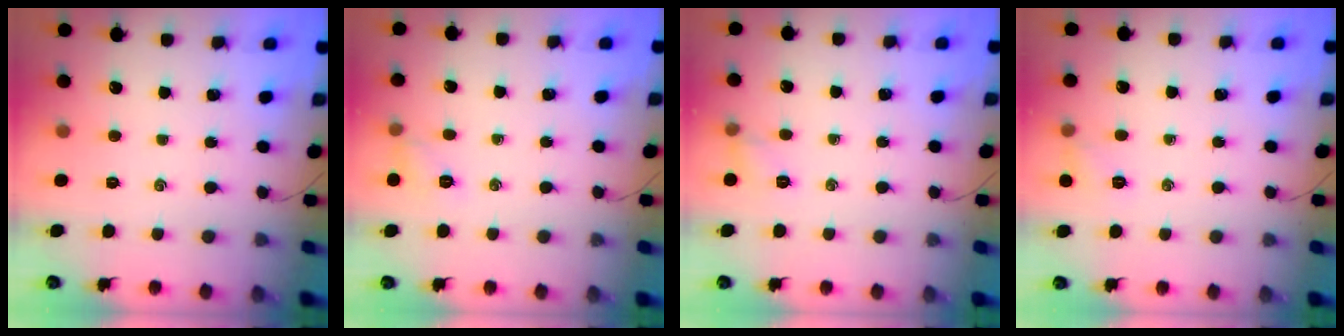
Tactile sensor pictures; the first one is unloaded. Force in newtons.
{"total": 6.4, "press": 6.1, "slide": 1.8}
{"total": 5.7, "press": 5.5, "slide": 1.5}
{"total": 5.9, "press": 5.7, "slide": 1.5}